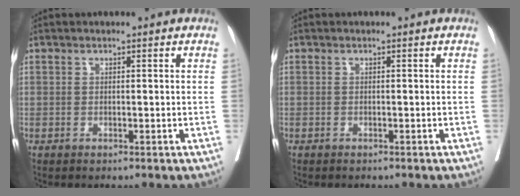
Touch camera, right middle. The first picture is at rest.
{"total": 0.6, "force": [-0.6, 0.2, 0.2], "torque": [-0.005, -0.001, -0.011]}